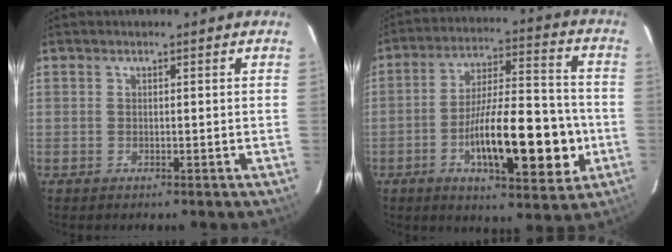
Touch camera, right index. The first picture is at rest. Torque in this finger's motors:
{"motor_torque": [1.61, -0.53, 1.05, 0.21]}